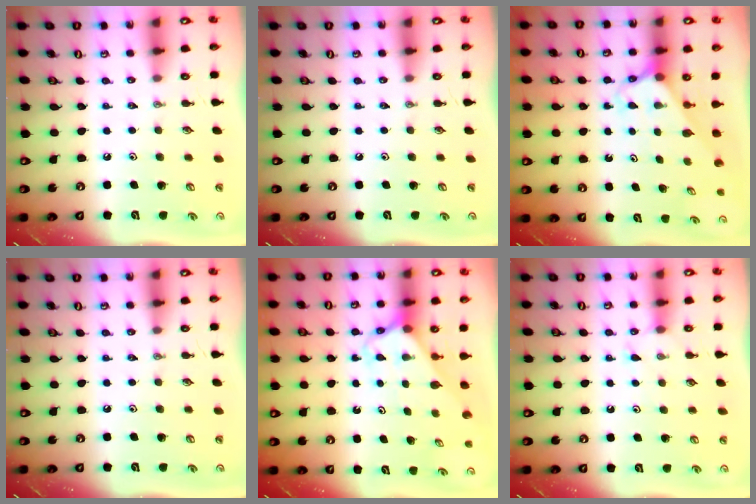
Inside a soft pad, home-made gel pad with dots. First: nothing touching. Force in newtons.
{"total": 0.0}
{"total": 2.6, "press": 2.6, "slide": 0.2}
{"total": 0.0}
{"total": 2.5, "press": 2.5, "slide": 0.2}
{"total": 4.9, "press": 4.9, "slide": 0.6}